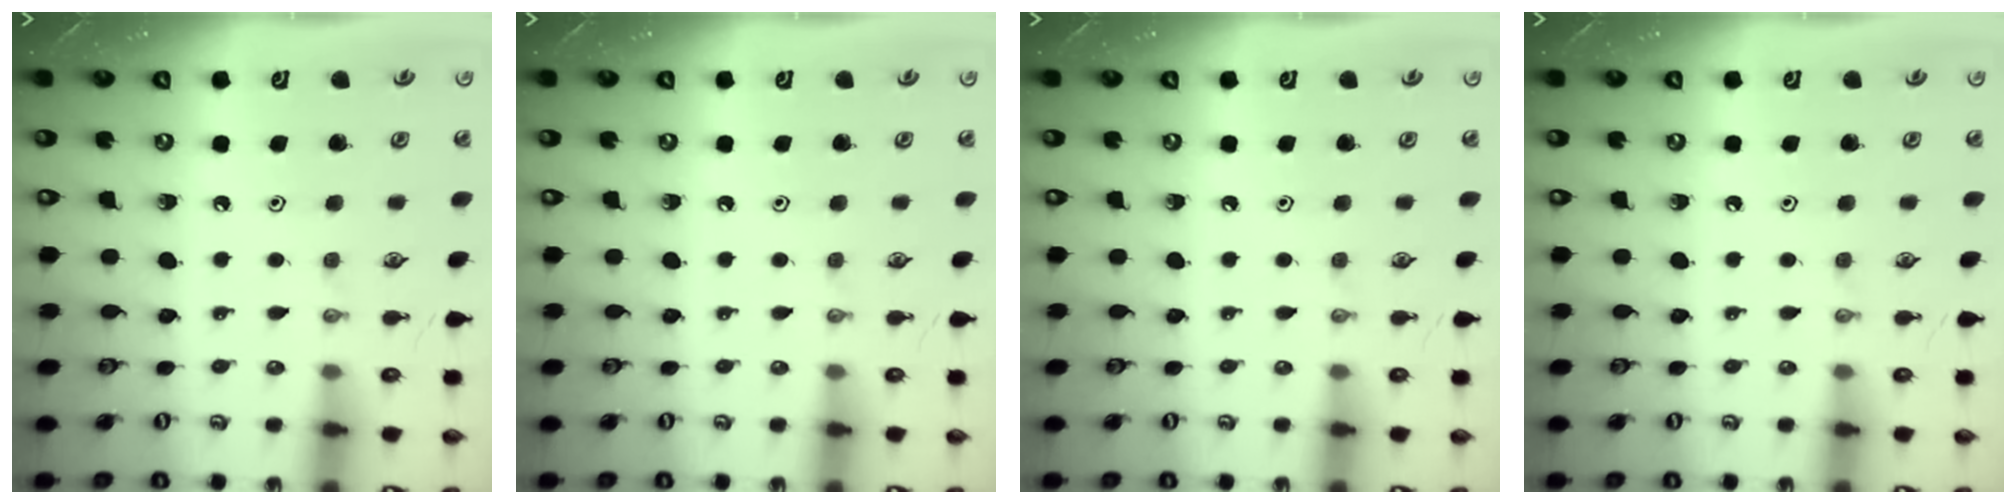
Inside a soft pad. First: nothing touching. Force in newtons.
{"total": 0.0}
{"total": 0.0}
{"total": 0.0}